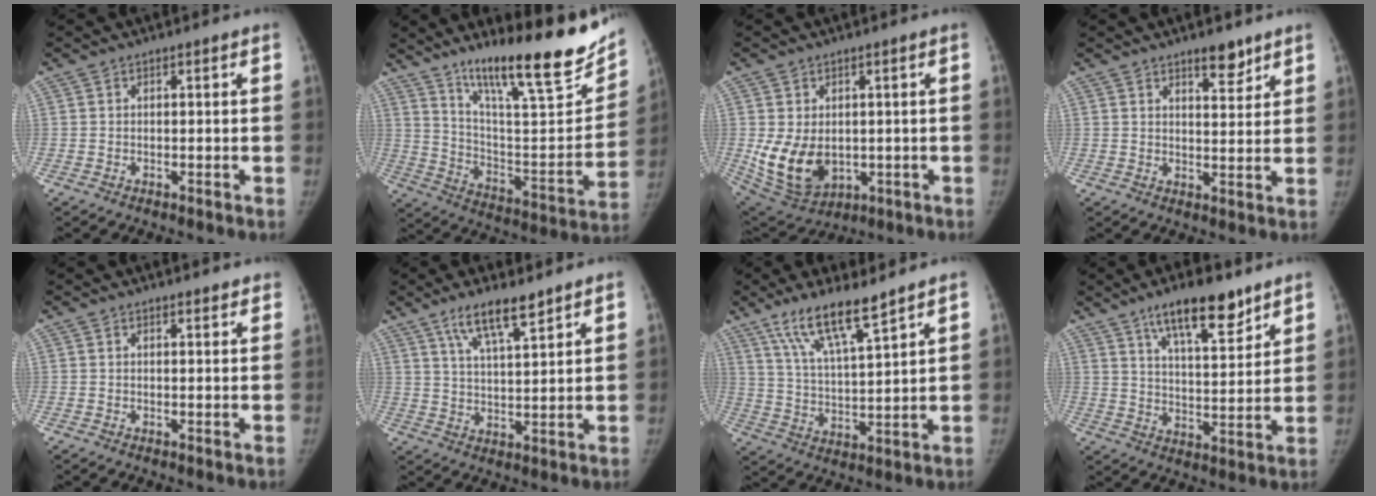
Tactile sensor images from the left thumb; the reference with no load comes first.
{"total": 26.8, "force": [18.7, 5.6, 18.4], "torque": [-0.250, -0.089, 0.301]}
{"total": 11.1, "force": [-0.6, 7.9, 7.7], "torque": [-0.129, -0.017, 0.018]}
{"total": 5.7, "force": [4.3, 2.0, 3.3], "torque": [-0.030, -0.031, 0.065]}
{"total": 2.6, "force": [2.4, 0.7, 0.9], "torque": [0.003, -0.007, 0.027]}
{"total": 9.1, "force": [6.4, 2.0, 6.2], "torque": [-0.103, -0.034, 0.120]}
{"total": 12.1, "force": [8.7, 2.0, 8.3], "torque": [-0.147, -0.047, 0.171]}
{"total": 13.6, "force": [9.3, 4.3, 9.0], "torque": [-0.119, -0.052, 0.157]}